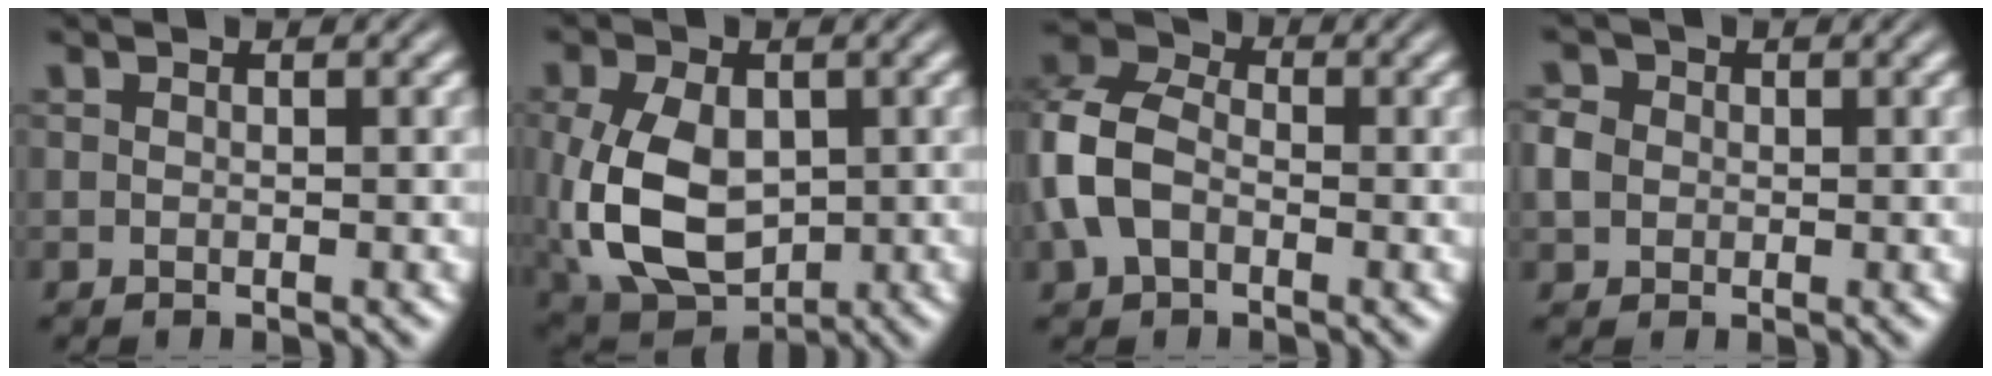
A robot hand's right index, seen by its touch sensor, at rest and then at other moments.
{"total": 10.0, "force": [-1.1, 7.6, 6.4], "torque": [-0.145, -0.038, 0.004]}
{"total": 7.9, "force": [0.5, 6.4, 4.4], "torque": [-0.094, 0.010, -0.005]}
{"total": 1.5, "force": [0.3, 1.3, 0.7], "torque": [-0.015, 0.001, 0.009]}